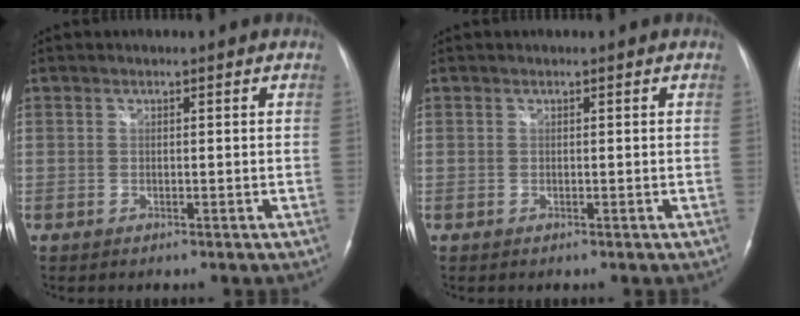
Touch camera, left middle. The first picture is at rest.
{"total": 0.0}